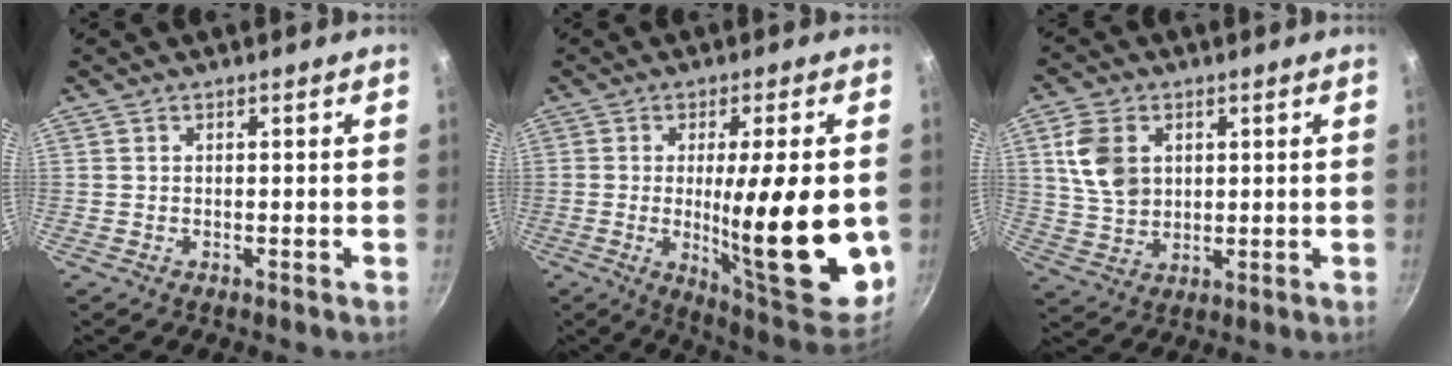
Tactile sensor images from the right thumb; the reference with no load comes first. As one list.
[{"total": 22.7, "force": [-1.8, 5.4, 21.9], "torque": [-0.299, -0.024, -0.018]}, {"total": 9.5, "force": [2.6, 7.0, 5.9], "torque": [-0.097, -0.009, 0.053]}]